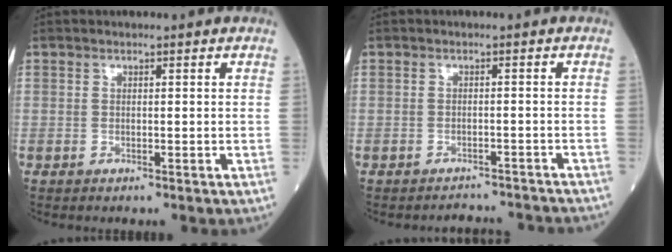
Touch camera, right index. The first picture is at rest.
{"total": 5.3, "force": [-5.2, 1.0, -0.3], "torque": [0.009, 0.010, -0.058]}